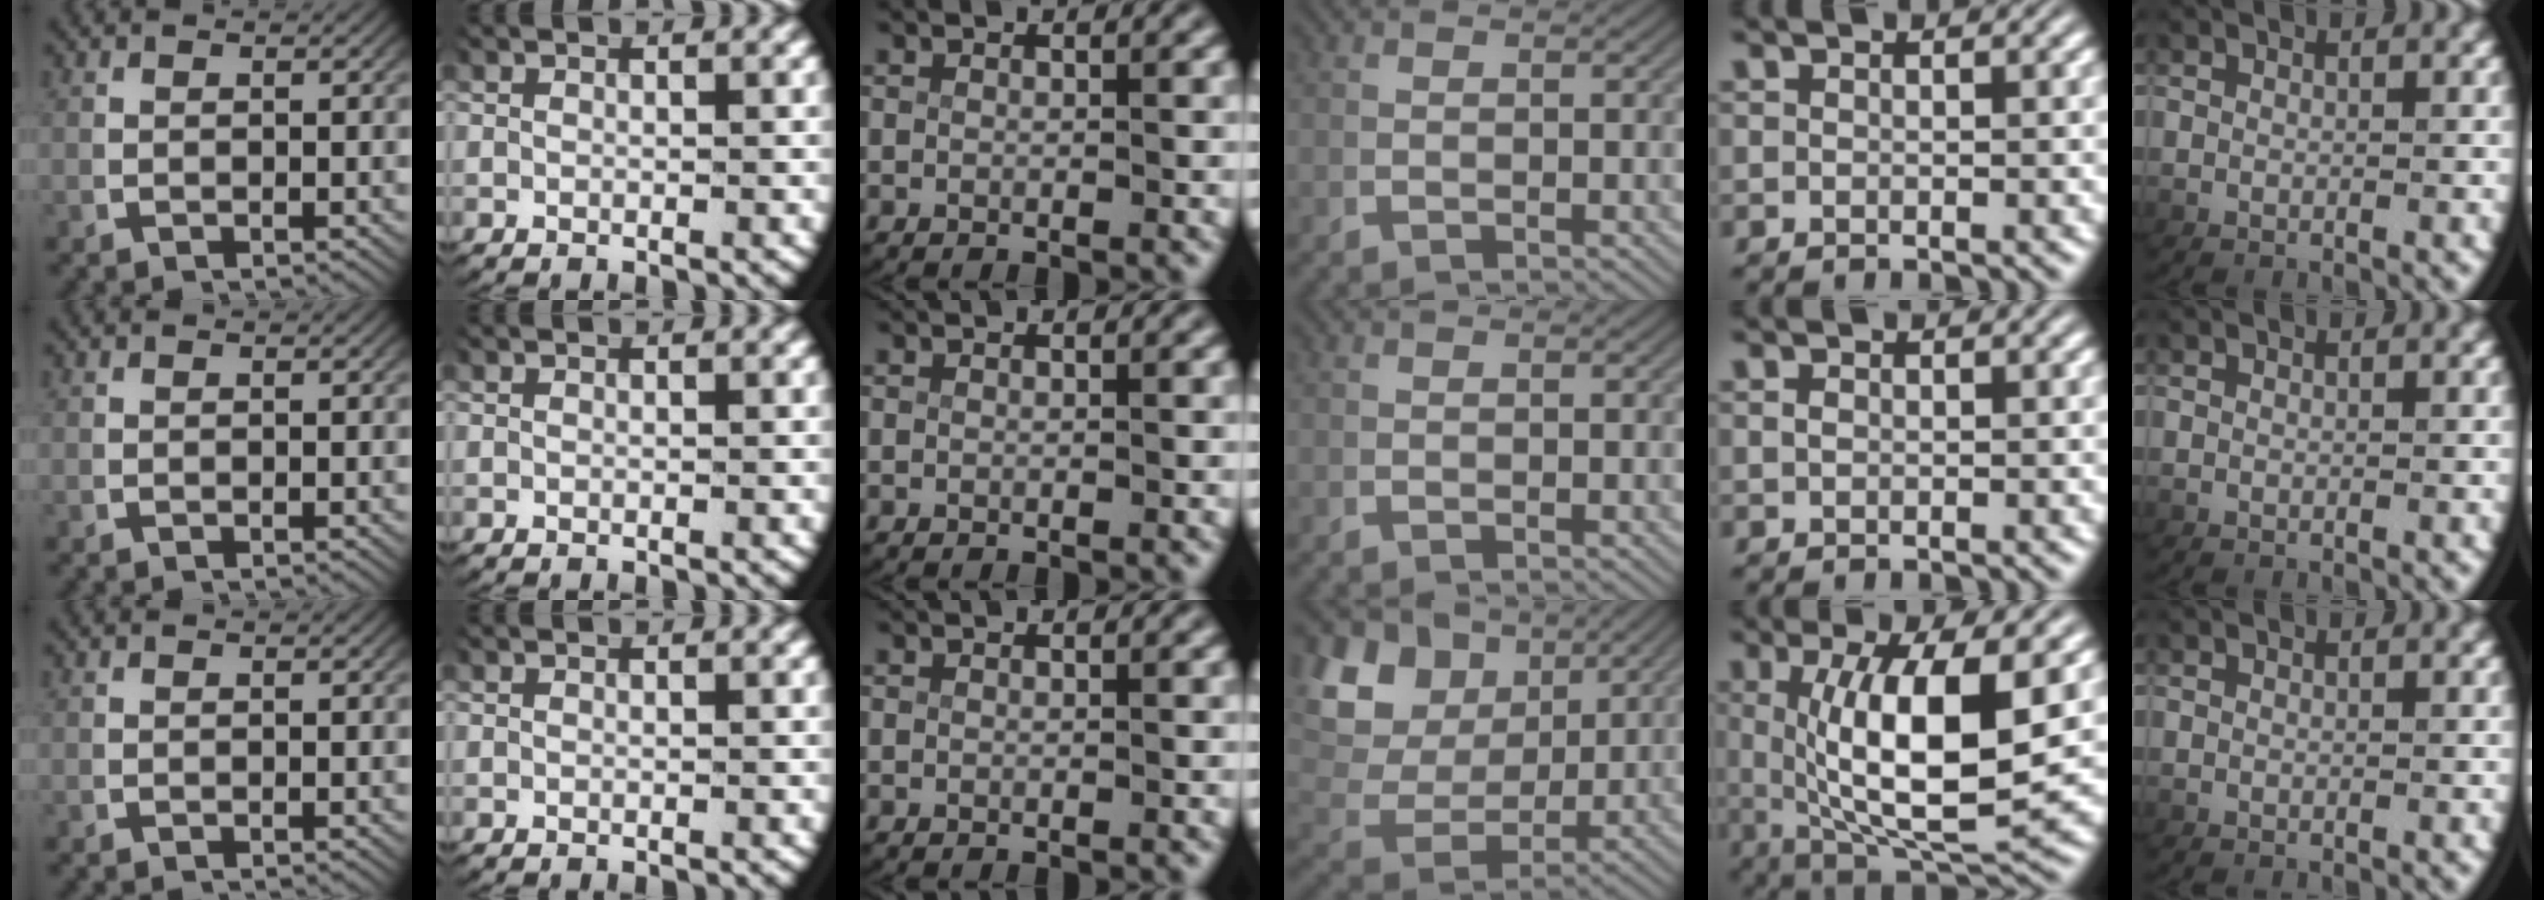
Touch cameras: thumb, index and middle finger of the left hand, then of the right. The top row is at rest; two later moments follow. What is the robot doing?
{"motion": "lift_and_place", "object": "card"}